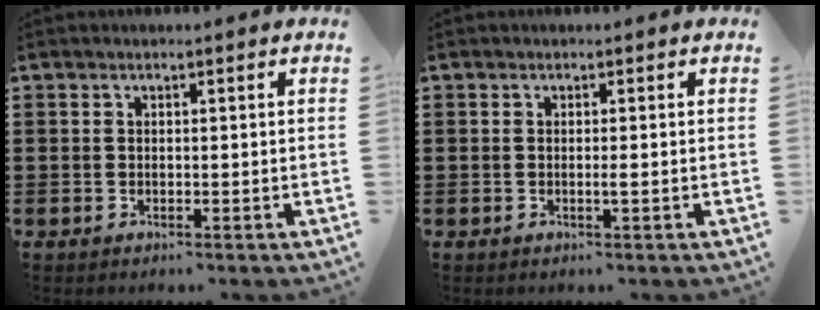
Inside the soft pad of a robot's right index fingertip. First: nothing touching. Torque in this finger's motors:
{"motor_torque": [0.82, 0.15, 0.12, 0.07]}